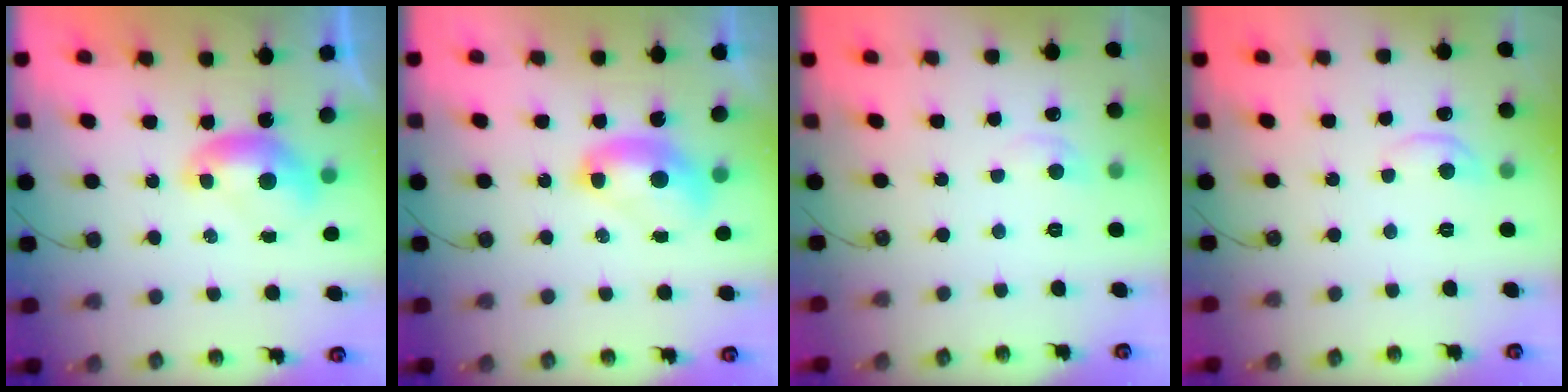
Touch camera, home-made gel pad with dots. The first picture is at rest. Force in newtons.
{"total": 2.7, "press": 2.7, "slide": 0.1}
{"total": 0.9, "press": 0.5, "slide": 0.7}
{"total": 1.3, "press": 1.2, "slide": 0.5}